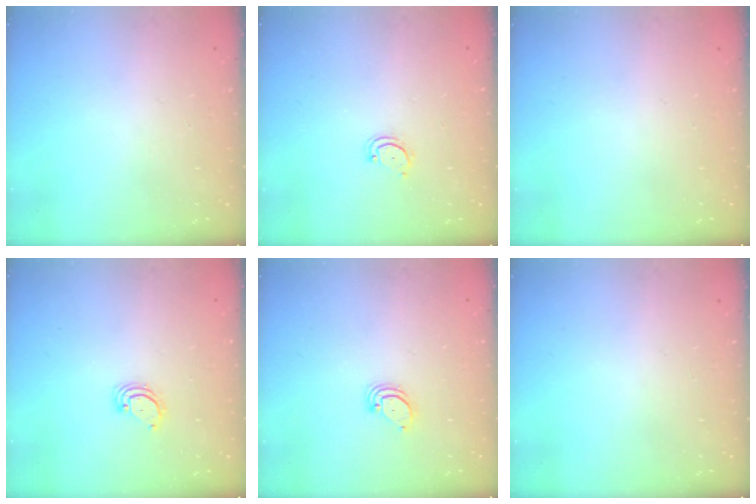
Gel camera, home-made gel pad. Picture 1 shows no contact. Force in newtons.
{"total": 2.8, "press": 2.8, "slide": 0.3}
{"total": 0.0}
{"total": 2.8, "press": 2.8, "slide": 0.2}
{"total": 2.0, "press": 2.0, "slide": 0.1}
{"total": 0.0}